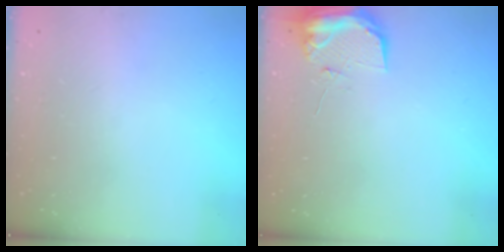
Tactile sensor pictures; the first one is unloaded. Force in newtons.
{"total": 10.0, "press": 9.9, "slide": 1.2}